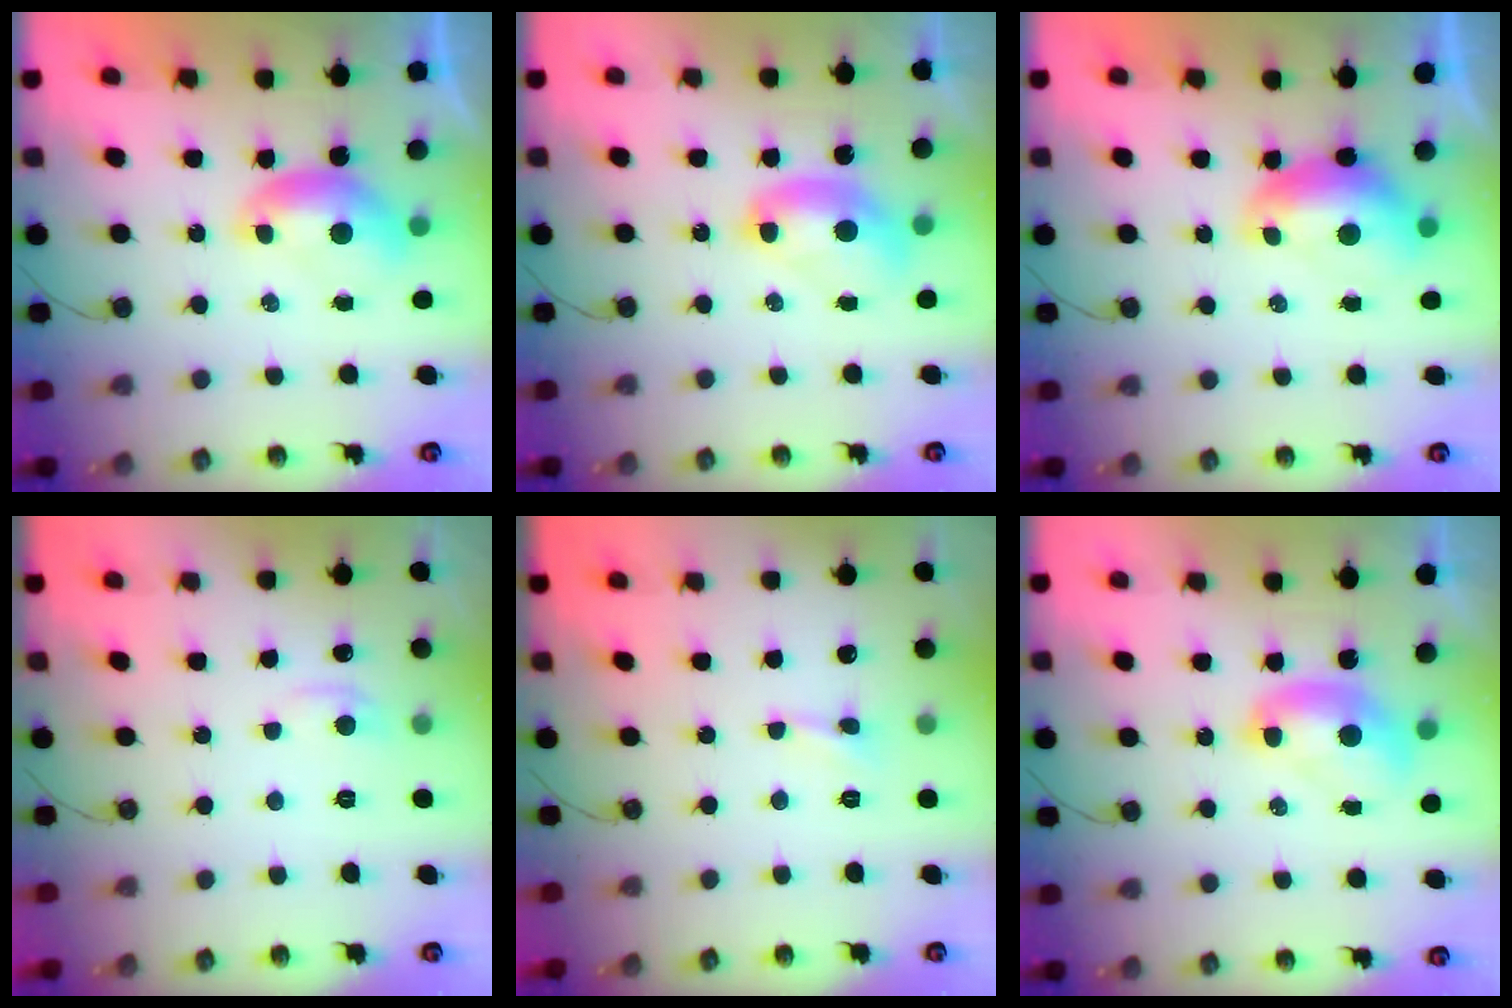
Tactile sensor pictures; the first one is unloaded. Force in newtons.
{"total": 2.5, "press": 2.5, "slide": 0.1}
{"total": 1.2, "press": 1.1, "slide": 0.4}
{"total": 1.0, "press": 0.8, "slide": 0.6}
{"total": 1.5, "press": 1.4, "slide": 0.5}
{"total": 2.0, "press": 2.0, "slide": 0.2}